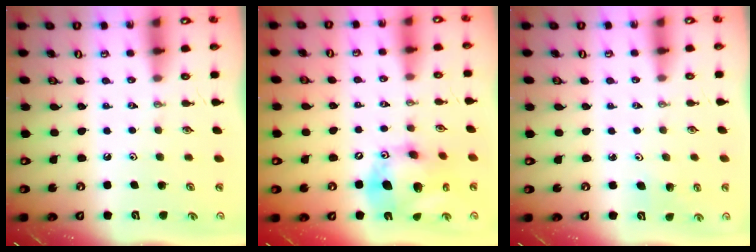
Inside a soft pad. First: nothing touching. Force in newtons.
{"total": 16.7, "press": 16.4, "slide": 2.9}
{"total": 2.8, "press": 2.6, "slide": 1.2}